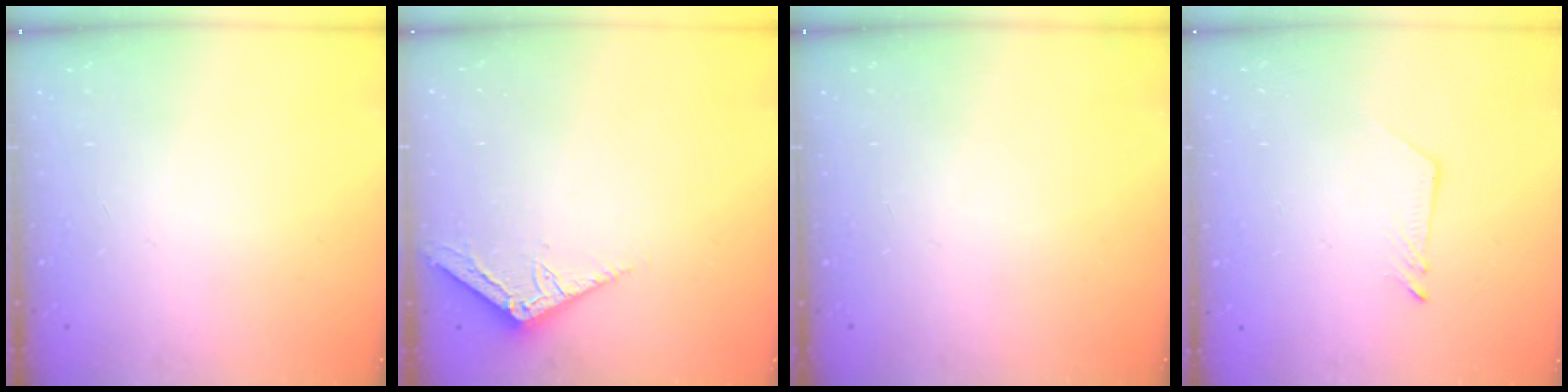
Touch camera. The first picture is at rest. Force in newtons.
{"total": 3.6, "press": 3.6, "slide": 0.4}
{"total": 0.0}
{"total": 2.6, "press": 2.6, "slide": 0.3}